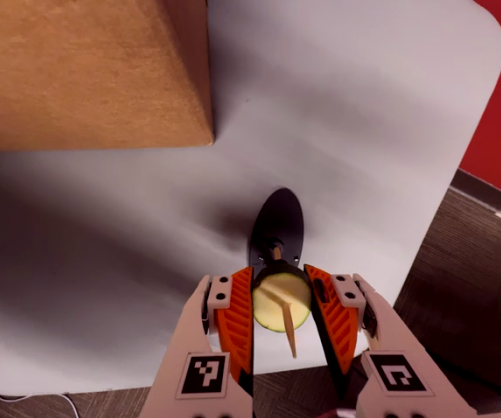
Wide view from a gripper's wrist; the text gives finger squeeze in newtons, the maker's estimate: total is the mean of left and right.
{"total": 11.8, "left": 11.7, "right": 11.8}